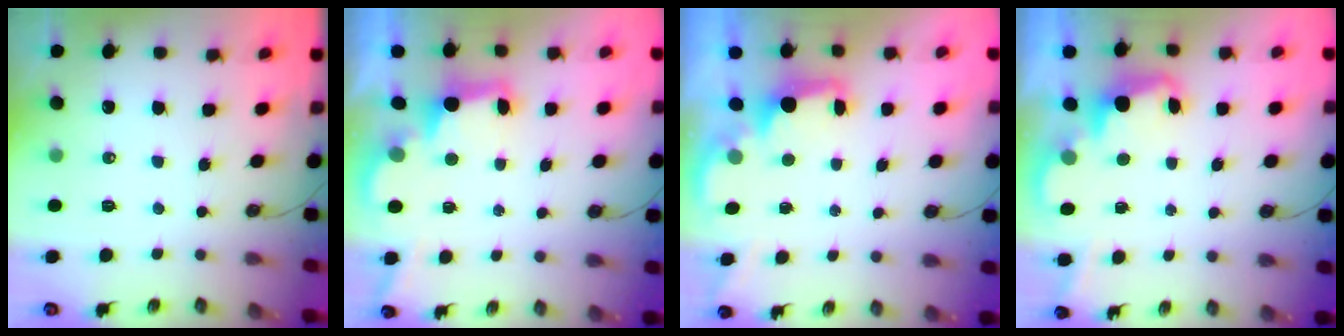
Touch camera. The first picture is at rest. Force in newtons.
{"total": 2.7, "press": 2.6, "slide": 0.9}
{"total": 1.9, "press": 1.7, "slide": 0.8}
{"total": 2.3, "press": 2.3, "slide": 0.5}